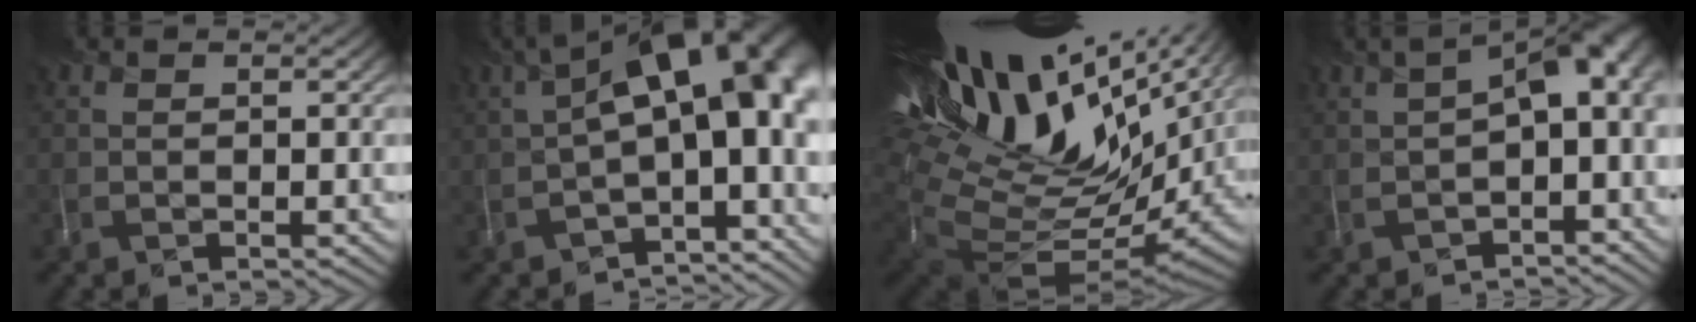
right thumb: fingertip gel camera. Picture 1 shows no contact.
{"total": 16.4, "force": [-1.0, 7.9, 14.3], "torque": [-0.181, 0.007, 0.008]}
{"total": 20.6, "force": [10.0, 8.9, 15.6], "torque": [-0.266, 0.030, 0.207]}
{"total": 6.5, "force": [-0.9, 3.5, 5.5], "torque": [-0.074, 0.010, -0.012]}